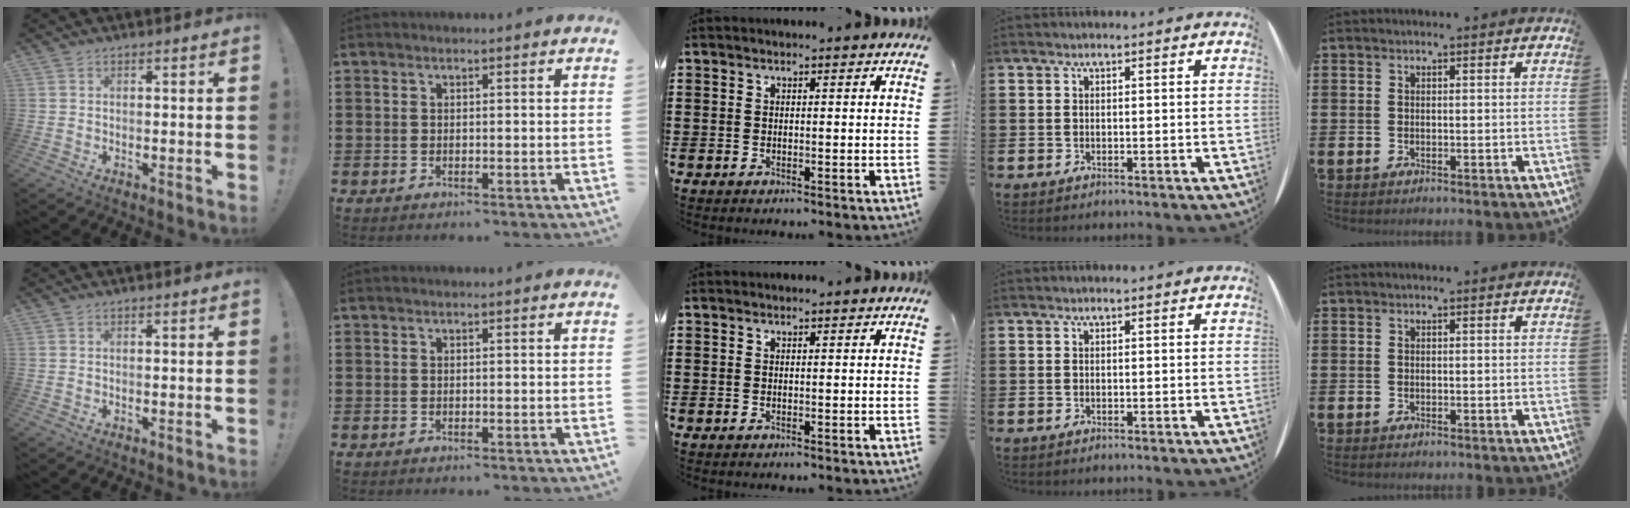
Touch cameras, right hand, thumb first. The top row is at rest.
{}